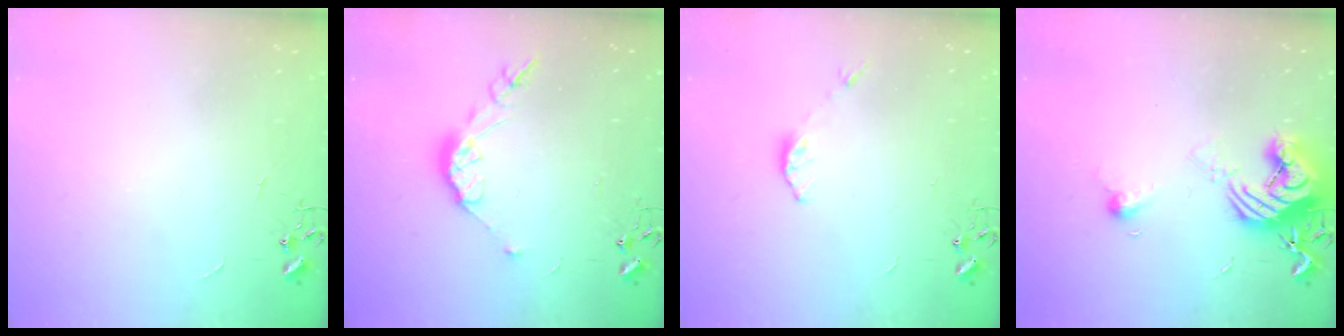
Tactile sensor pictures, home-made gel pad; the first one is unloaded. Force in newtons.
{"total": 10.0, "press": 9.9, "slide": 0.7}
{"total": 3.3, "press": 3.3, "slide": 0.6}
{"total": 12.0, "press": 11.9, "slide": 1.8}